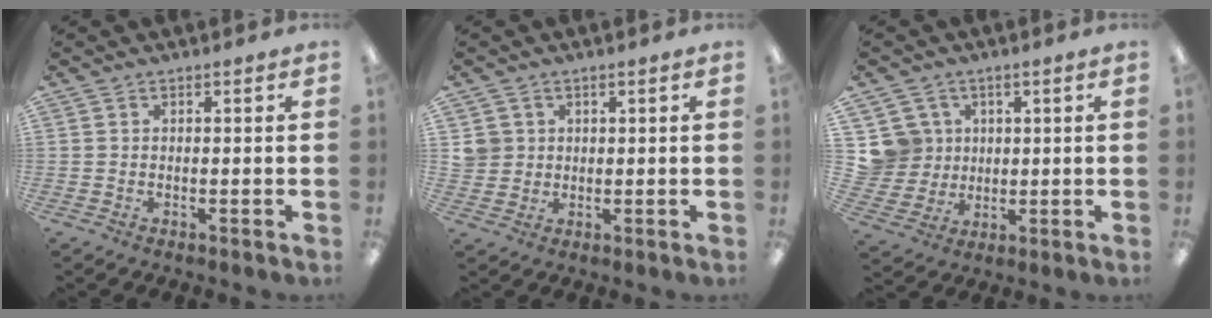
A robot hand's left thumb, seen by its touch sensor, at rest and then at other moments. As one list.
[{"total": 3.8, "force": [1.1, 3.6, 0.4], "torque": [-0.010, 0.005, 0.021]}, {"total": 8.4, "force": [3.0, 7.8, 0.5], "torque": [-0.028, -0.006, 0.065]}]